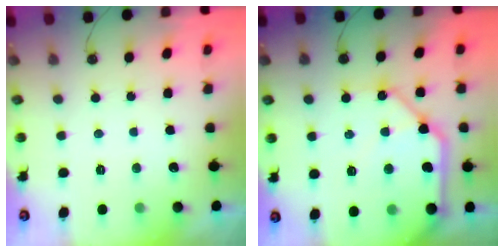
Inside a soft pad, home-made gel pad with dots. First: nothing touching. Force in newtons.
{"total": 15.9, "press": 15.7, "slide": 2.1}